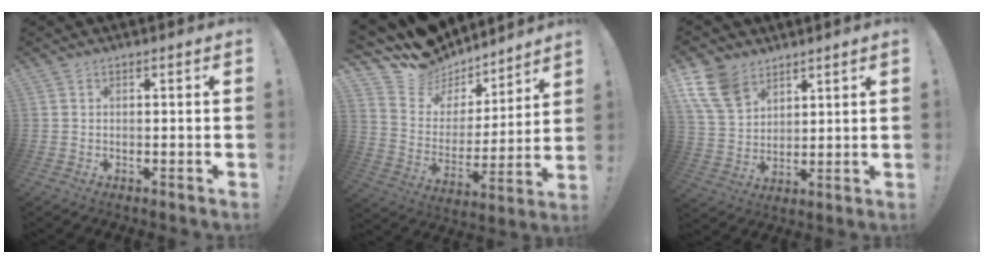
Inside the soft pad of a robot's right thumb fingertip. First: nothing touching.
{"total": 11.2, "force": [9.2, 6.3, 1.0], "torque": [-0.036, -0.085, 0.172]}
{"total": 12.6, "force": [7.8, 8.1, 5.7], "torque": [-0.107, -0.036, 0.159]}